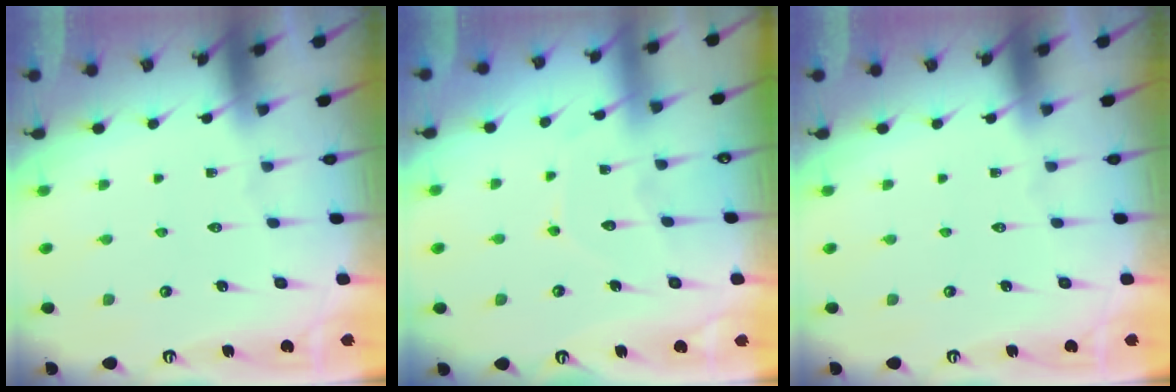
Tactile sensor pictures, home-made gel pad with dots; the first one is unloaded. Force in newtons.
{"total": 7.7, "press": 7.6, "slide": 0.9}
{"total": 0.0}